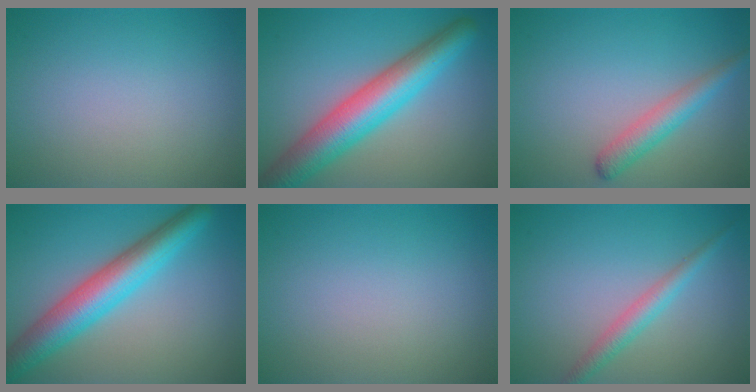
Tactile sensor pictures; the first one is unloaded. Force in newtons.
{"total": 7.9, "press": 7.9, "slide": 0.2}
{"total": 2.8, "press": 2.8, "slide": 0.1}
{"total": 6.8, "press": 6.8, "slide": 0.3}
{"total": 0.0}
{"total": 2.3, "press": 2.3, "slide": 0.1}